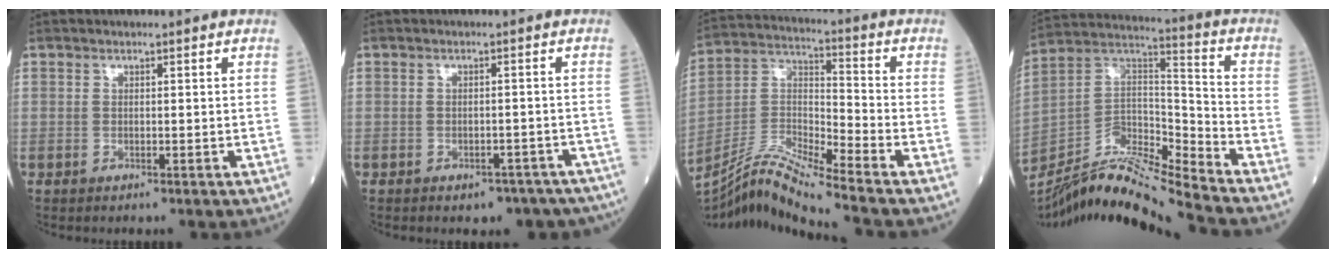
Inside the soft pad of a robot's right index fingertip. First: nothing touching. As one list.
[{"total": 6.9, "force": [-5.3, 3.7, 2.3], "torque": [-0.011, 0.012, -0.060]}, {"total": 12.5, "force": [-11.2, -1.6, 5.4], "torque": [-0.108, 0.014, -0.208]}, {"total": 16.3, "force": [-15.3, -1.1, 5.6], "torque": [-0.103, 0.040, -0.282]}]